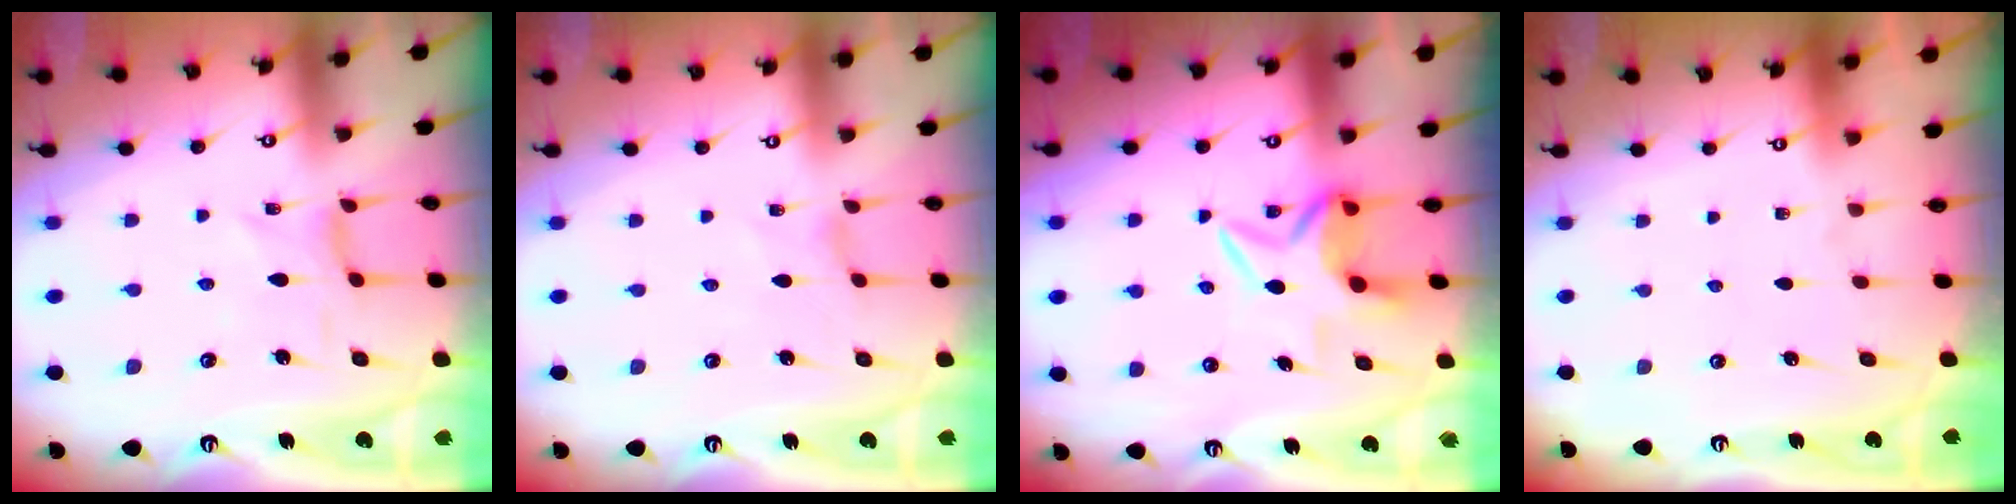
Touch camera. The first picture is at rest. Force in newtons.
{"total": 0.0}
{"total": 6.9, "press": 6.7, "slide": 1.3}
{"total": 0.0}